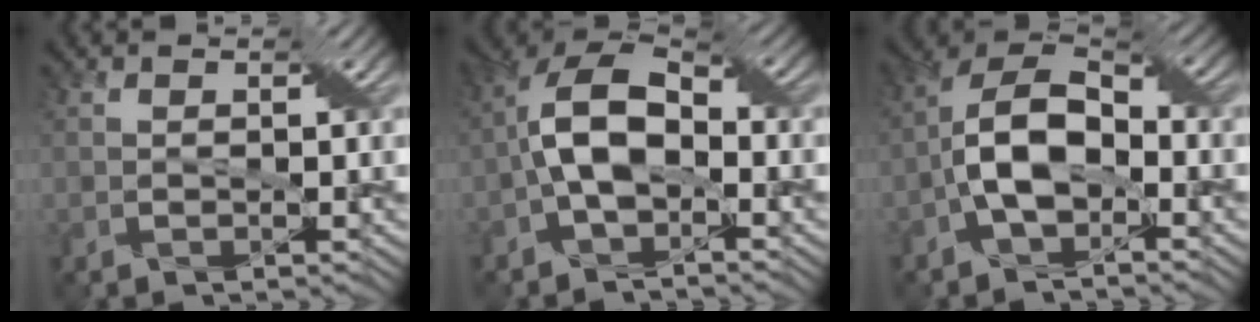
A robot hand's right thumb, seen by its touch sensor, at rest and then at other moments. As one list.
[{"total": 8.6, "force": [-1.6, 4.9, 6.9], "torque": [-0.141, 0.014, -0.045]}, {"total": 8.9, "force": [-2.3, 5.1, 6.9], "torque": [-0.142, 0.012, -0.058]}]